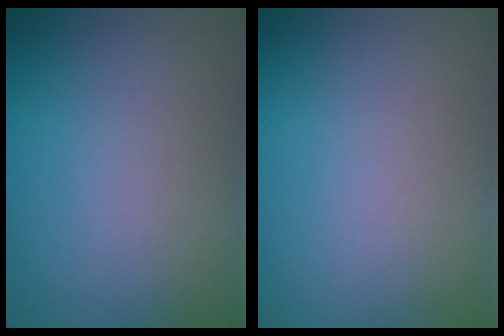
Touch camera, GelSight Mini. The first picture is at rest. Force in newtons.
{"total": 0.0}